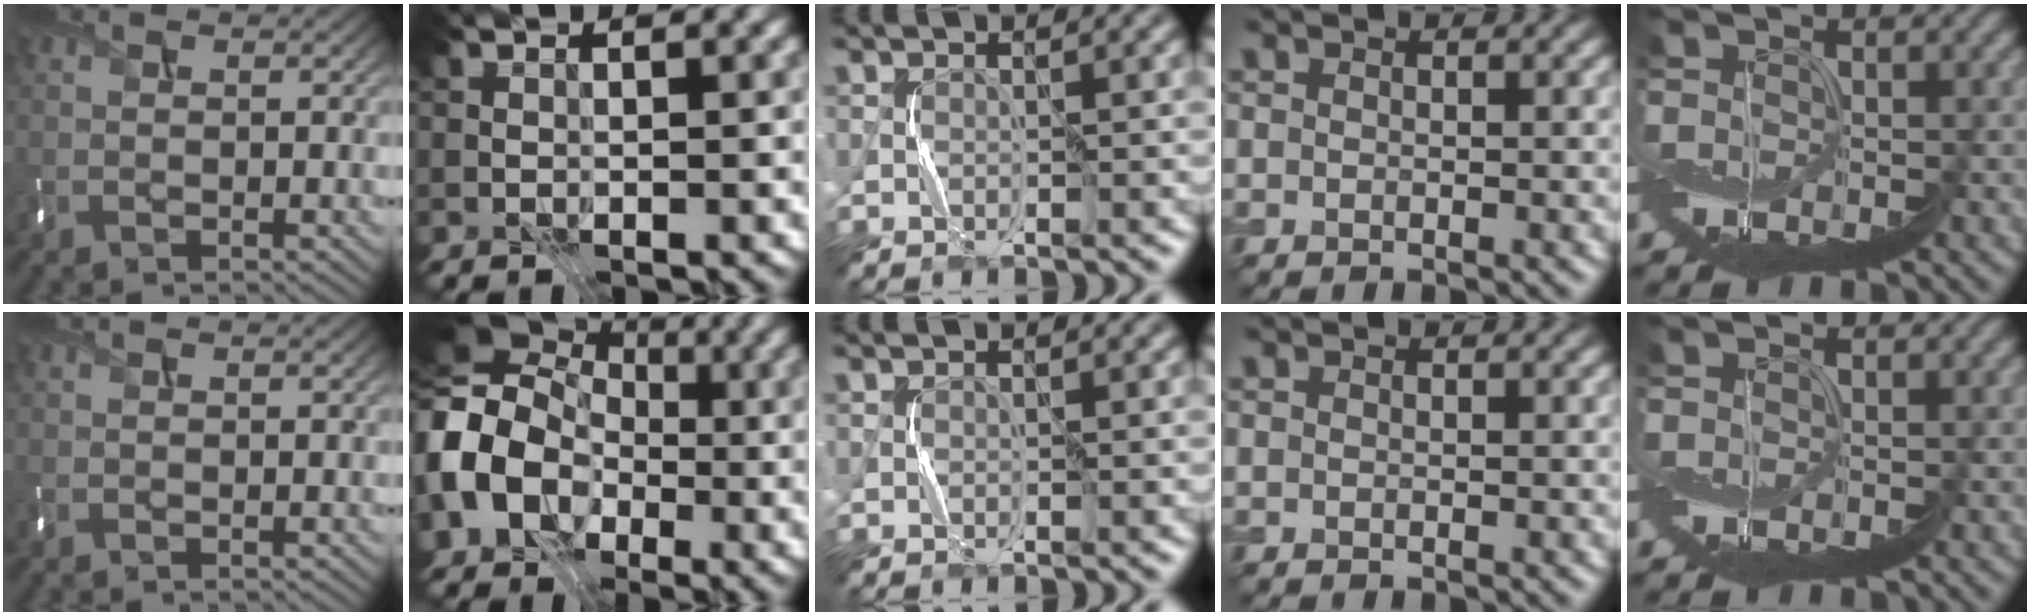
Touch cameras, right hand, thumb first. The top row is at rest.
{"index": {"total": 12.5, "force": [-1.3, 10.3, 6.9], "torque": [-0.155, -0.010, -0.054]}}